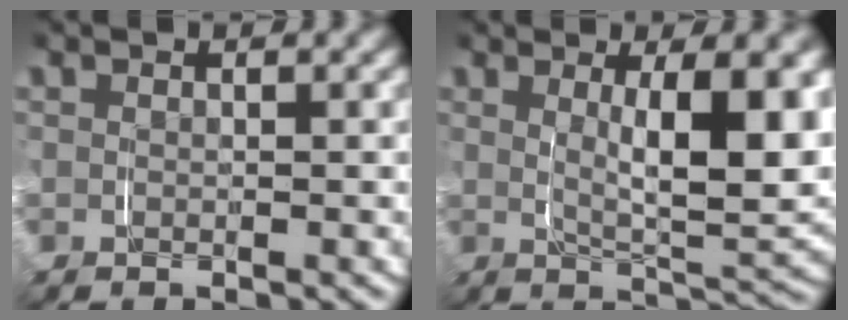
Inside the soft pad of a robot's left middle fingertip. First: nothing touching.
{"total": 6.5, "force": [1.9, 1.3, 6.0], "torque": [-0.074, 0.004, 0.035]}